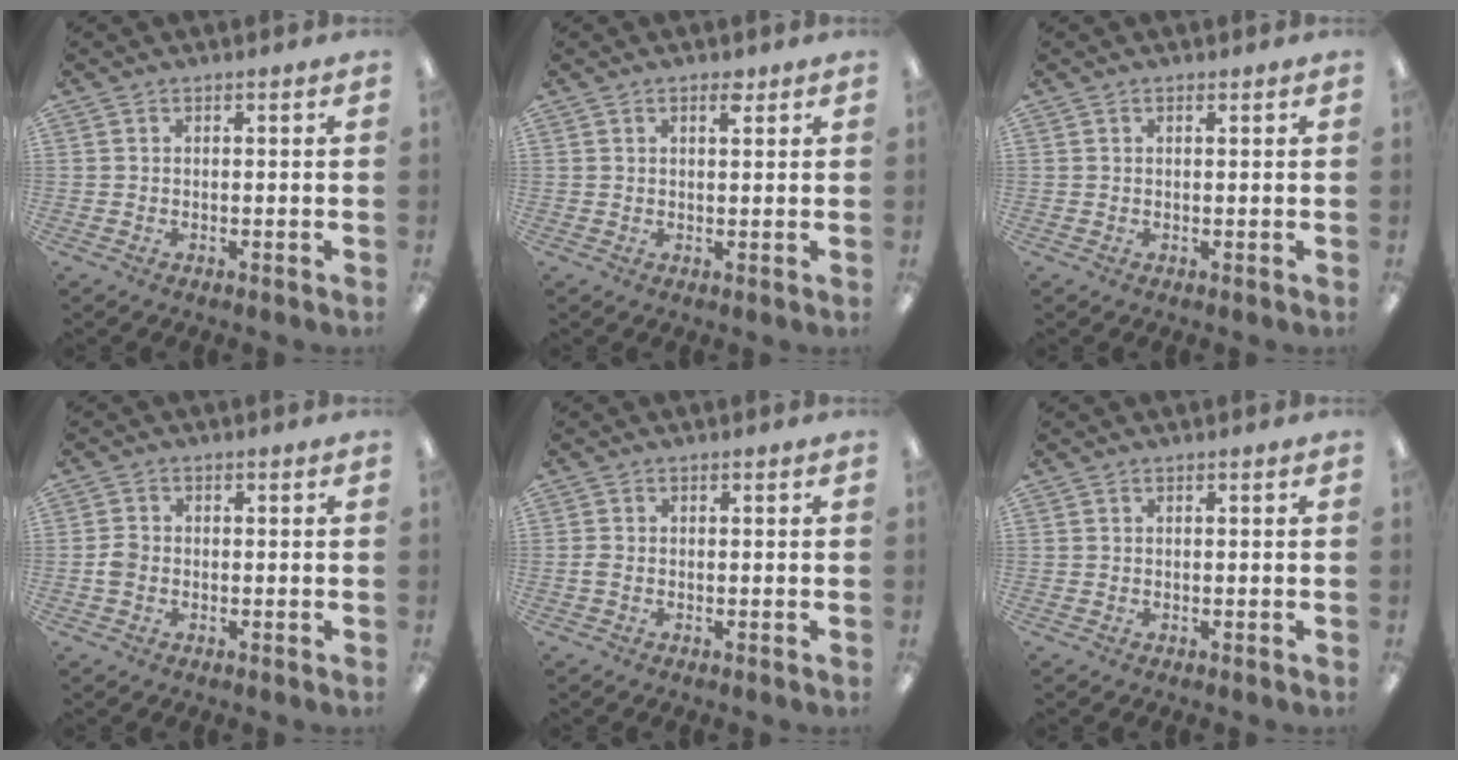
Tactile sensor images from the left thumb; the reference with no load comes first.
{"total": 2.4, "force": [1.7, 0.8, 1.5], "torque": [-0.018, -0.005, 0.026]}
{"total": 0.6, "force": [0.4, 0.2, 0.3], "torque": [-0.007, 0.002, 0.008]}
{"total": 2.7, "force": [-0.6, 2.1, 1.7], "torque": [-0.029, 0.005, -0.011]}
{"total": 1.1, "force": [-0.2, 0.6, 0.9], "torque": [-0.017, 0.002, -0.004]}
{"total": 0.0}